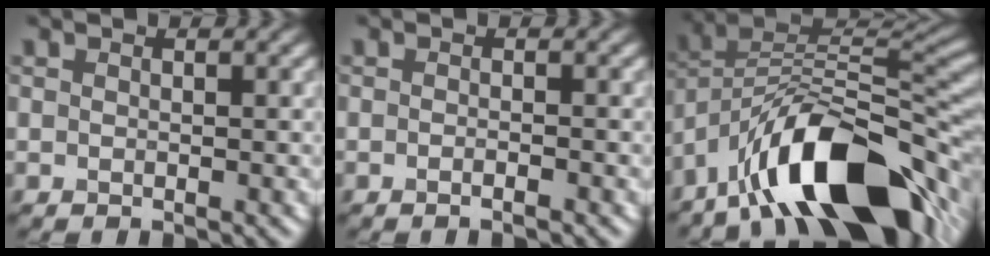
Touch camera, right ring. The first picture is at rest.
{"total": 1.2, "force": [-0.7, 0.2, 1.0], "torque": [-0.013, -0.002, -0.013]}
{"total": 14.5, "force": [-8.3, 5.7, 10.5], "torque": [-0.159, 0.015, -0.148]}